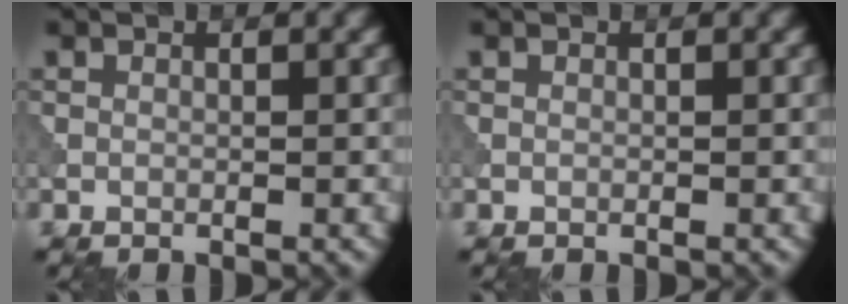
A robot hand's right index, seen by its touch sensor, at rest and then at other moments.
{"total": 0.0}